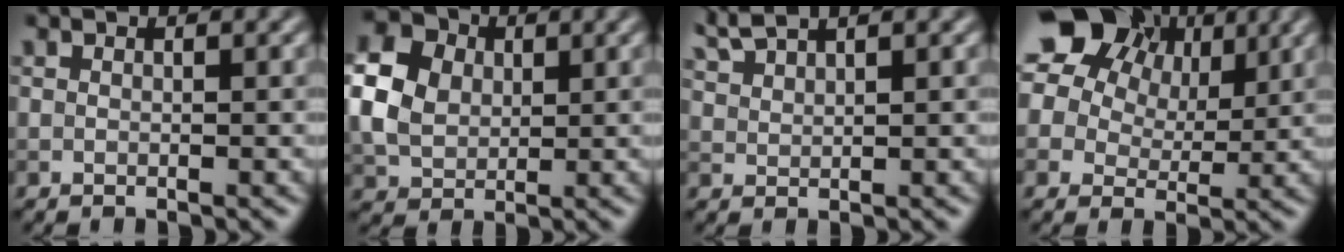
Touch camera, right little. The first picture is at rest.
{"total": 6.3, "force": [1.0, 5.0, 3.6], "torque": [-0.095, 0.013, 0.018]}
{"total": 2.6, "force": [2.3, 0.3, 1.0], "torque": [-0.021, 0.011, 0.053]}
{"total": 16.0, "force": [8.1, 10.9, 8.5], "torque": [-0.175, 0.046, 0.147]}